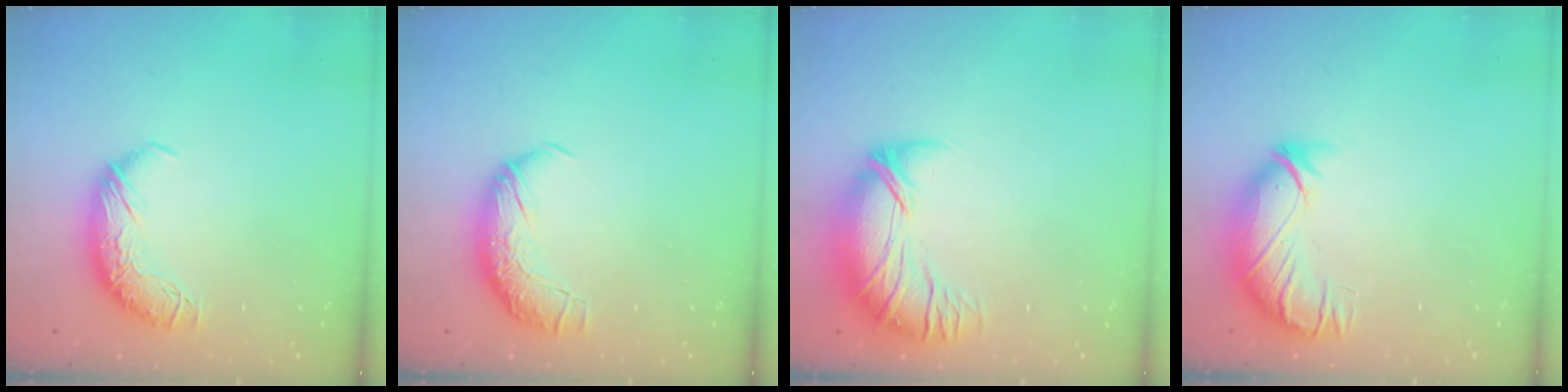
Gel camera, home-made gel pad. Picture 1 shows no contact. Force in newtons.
{"total": 2.3, "press": 1.1, "slide": 2.1}
{"total": 2.5, "press": 0.1, "slide": 2.5}
{"total": 3.3, "press": 1.6, "slide": 2.8}